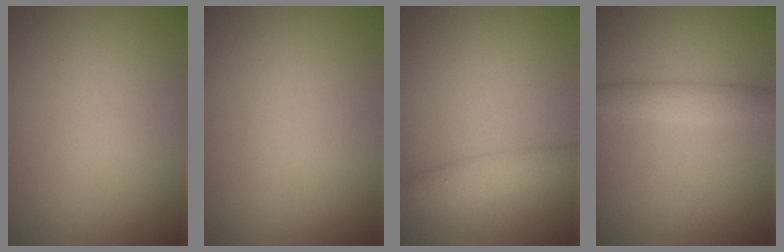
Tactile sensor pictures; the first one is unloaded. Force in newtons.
{"total": 0.0}
{"total": 2.7, "press": 2.7, "slide": 0.1}
{"total": 2.4, "press": 2.4, "slide": 0.1}